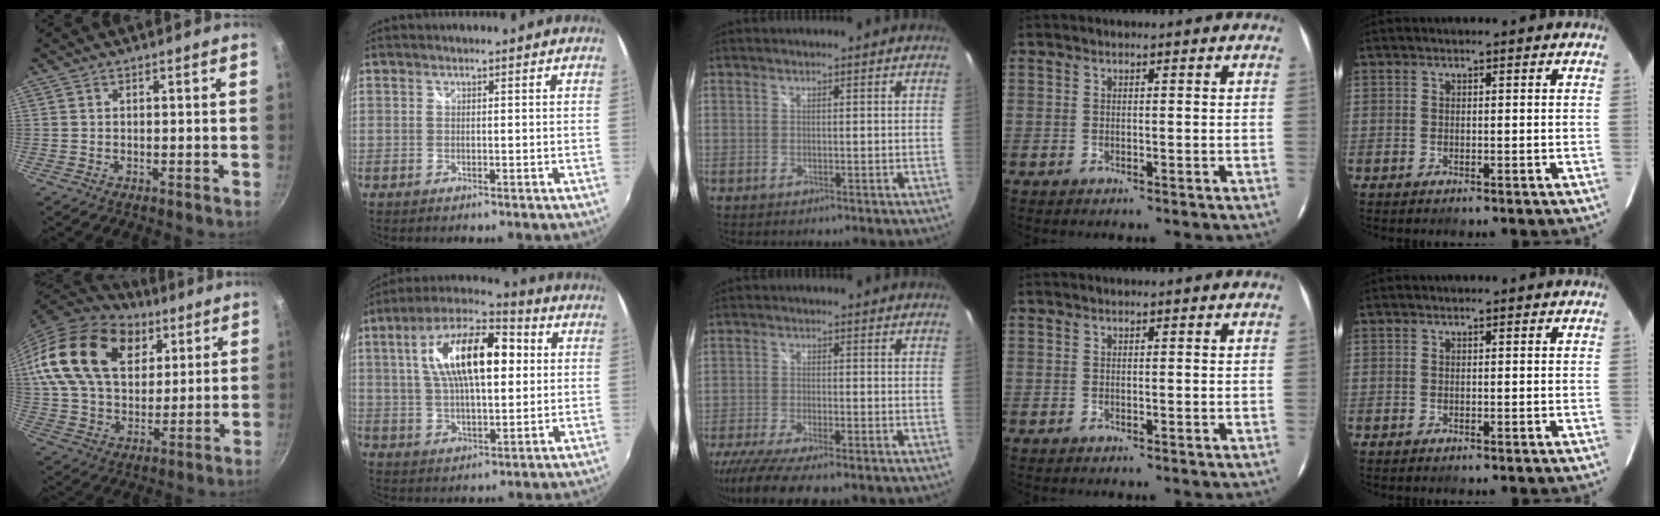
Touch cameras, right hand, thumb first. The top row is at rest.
{"thumb": {"total": 27.2, "force": [12.4, 17.8, 16.6], "torque": [-0.297, -0.002, 0.220]}, "index": {"total": 17.9, "force": [3.8, 7.4, 15.8], "torque": [-0.285, 0.029, 0.060]}, "middle": {"total": 12.3, "force": [-9.6, 2.4, 7.3], "torque": [-0.161, -0.048, -0.162]}}